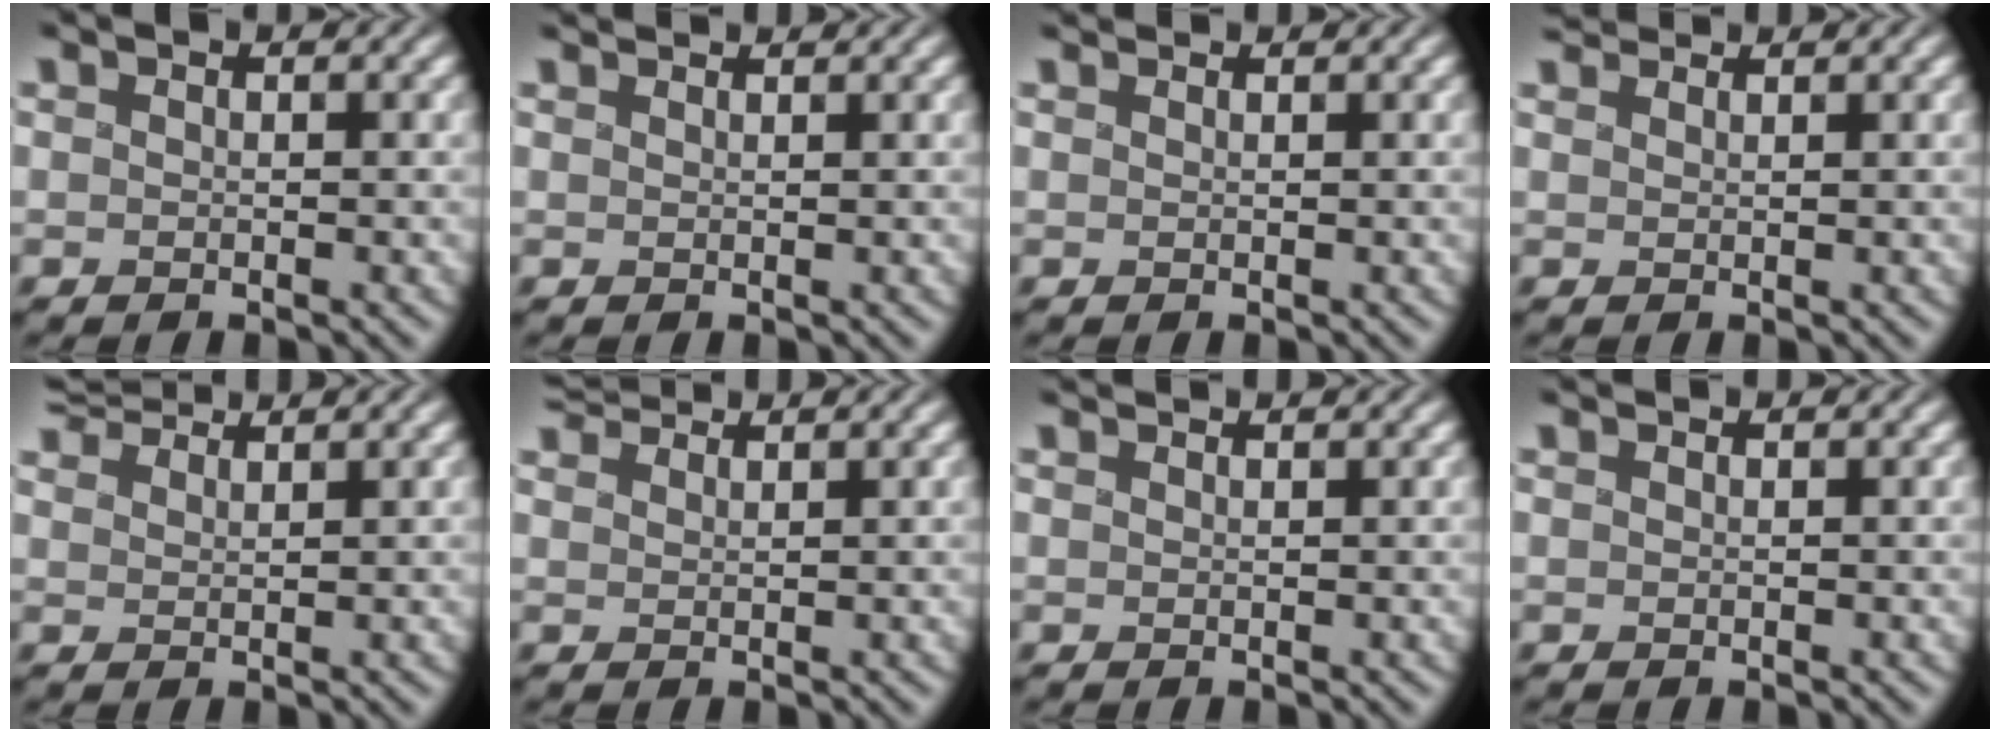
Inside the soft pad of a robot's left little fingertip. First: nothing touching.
{"total": 1.7, "force": [1.6, 0.0, 0.4], "torque": [-0.014, 0.012, 0.026]}
{"total": 1.1, "force": [1.1, 0.1, 0.2], "torque": [-0.007, 0.010, 0.021]}
{"total": 2.0, "force": [1.9, 0.4, 0.5], "torque": [-0.018, 0.014, 0.035]}
{"total": 4.0, "force": [3.6, 0.9, 1.3], "torque": [-0.042, 0.019, 0.068]}
{"total": 3.0, "force": [2.8, 0.6, 0.9], "torque": [-0.030, 0.018, 0.051]}
{"total": 1.3, "force": [1.3, -0.1, 0.3], "torque": [-0.009, 0.011, 0.021]}
{"total": 0.6, "force": [0.6, -0.1, 0.0], "torque": [-0.001, 0.006, 0.014]}